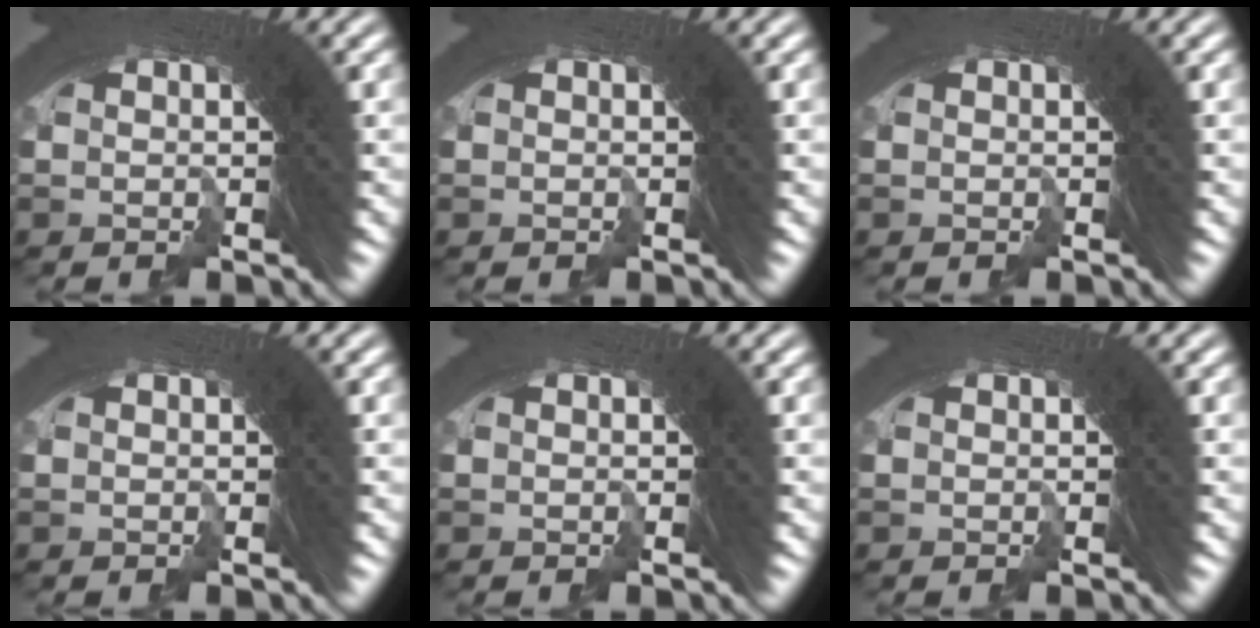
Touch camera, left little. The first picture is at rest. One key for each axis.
{"total": 0.0}
{"total": 0.0}
{"total": 0.0}
{"total": 0.0}
{"total": 0.0}